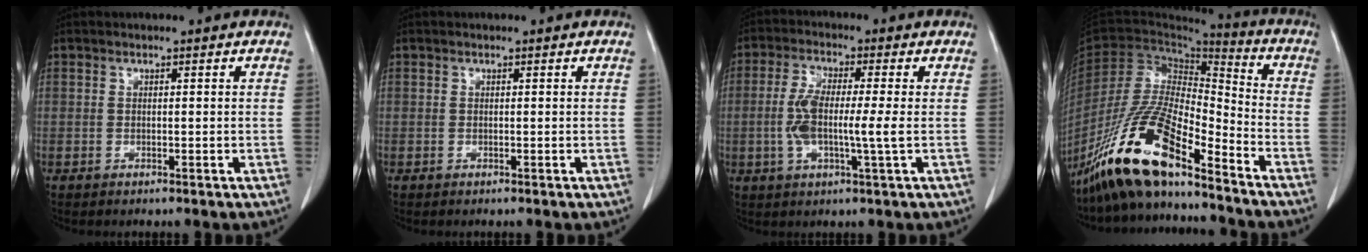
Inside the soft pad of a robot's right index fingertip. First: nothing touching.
{"total": 0.0}
{"total": 7.6, "force": [-0.7, 0.7, 7.6], "torque": [-0.153, 0.002, -0.015]}
{"total": 17.0, "force": [-12.5, 3.4, 11.0], "torque": [-0.216, -0.011, -0.233]}